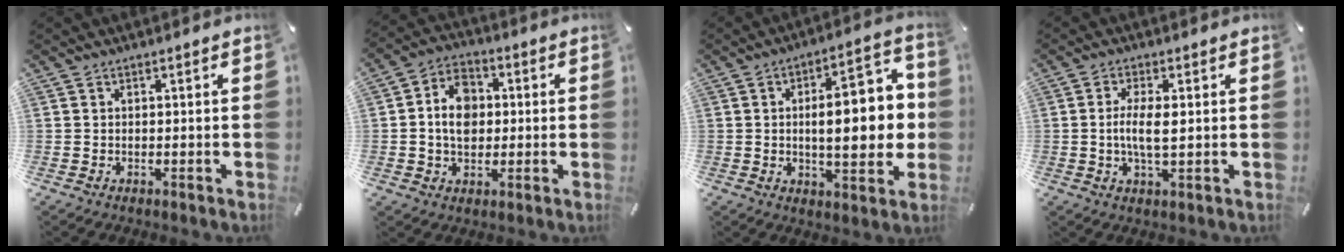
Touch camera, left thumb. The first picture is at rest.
{"total": 9.2, "force": [0.0, 7.3, 5.6], "torque": [-0.108, 0.012, 0.000]}
{"total": 16.4, "force": [0.0, 7.2, 14.8], "torque": [-0.194, 0.001, -0.002]}
{"total": 6.3, "force": [0.3, 1.9, 6.1], "torque": [-0.127, -0.004, -0.002]}